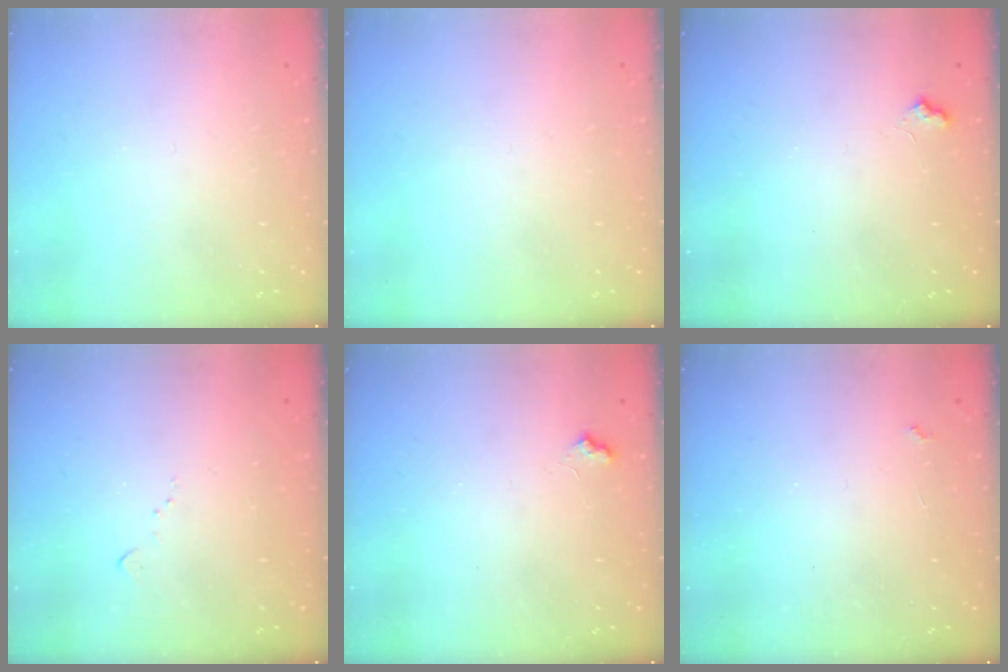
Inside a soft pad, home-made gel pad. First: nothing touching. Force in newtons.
{"total": 0.0}
{"total": 6.0, "press": 6.0, "slide": 0.8}
{"total": 6.1, "press": 6.0, "slide": 0.8}
{"total": 6.0, "press": 6.0, "slide": 0.8}
{"total": 2.3, "press": 2.3, "slide": 0.4}